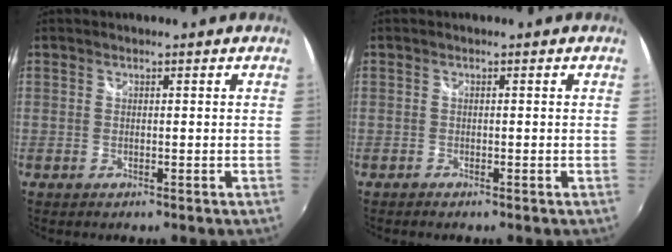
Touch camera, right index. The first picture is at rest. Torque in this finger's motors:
{"motor_torque": [0.10, -0.06, 0.12, 0.01]}